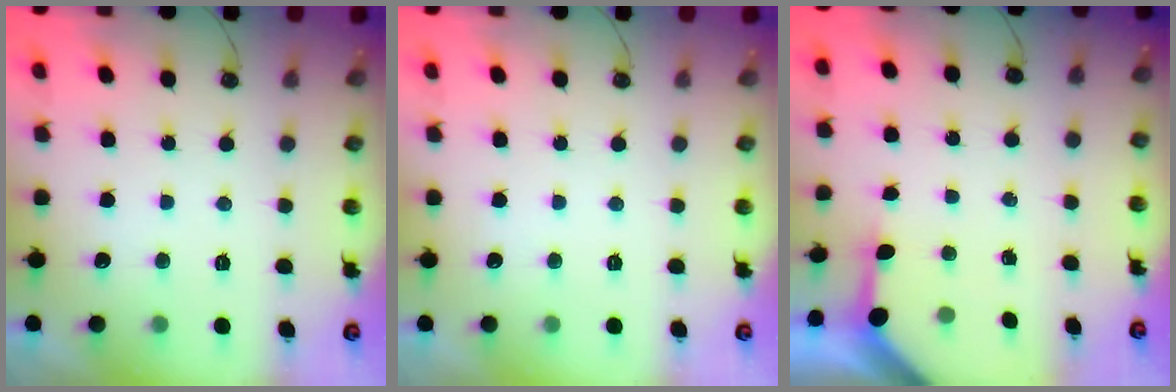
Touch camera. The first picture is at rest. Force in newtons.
{"total": 0.0}
{"total": 3.6, "press": 3.6, "slide": 0.4}